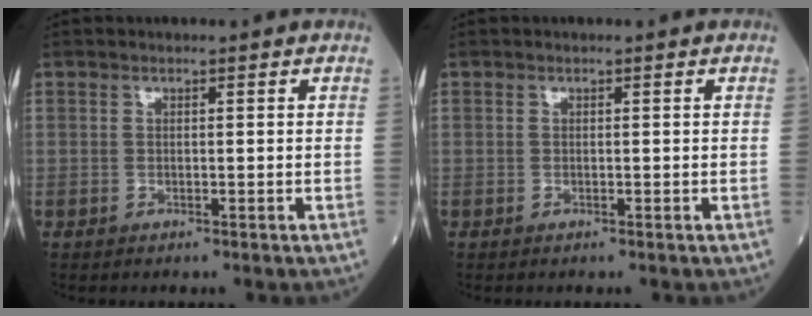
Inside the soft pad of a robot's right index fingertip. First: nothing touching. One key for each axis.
{"total": 0.0}